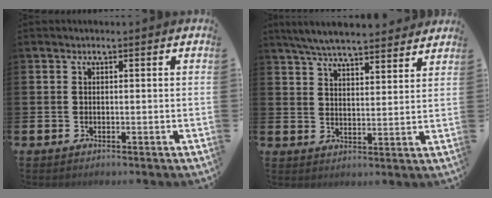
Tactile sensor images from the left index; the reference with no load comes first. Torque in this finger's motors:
{"motor_torque": [0.57, -0.92, 1.04, 0.21]}